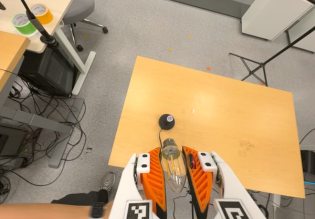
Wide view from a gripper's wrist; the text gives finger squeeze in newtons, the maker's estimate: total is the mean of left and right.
{"total": 22.8, "left": 24.8, "right": 20.8}